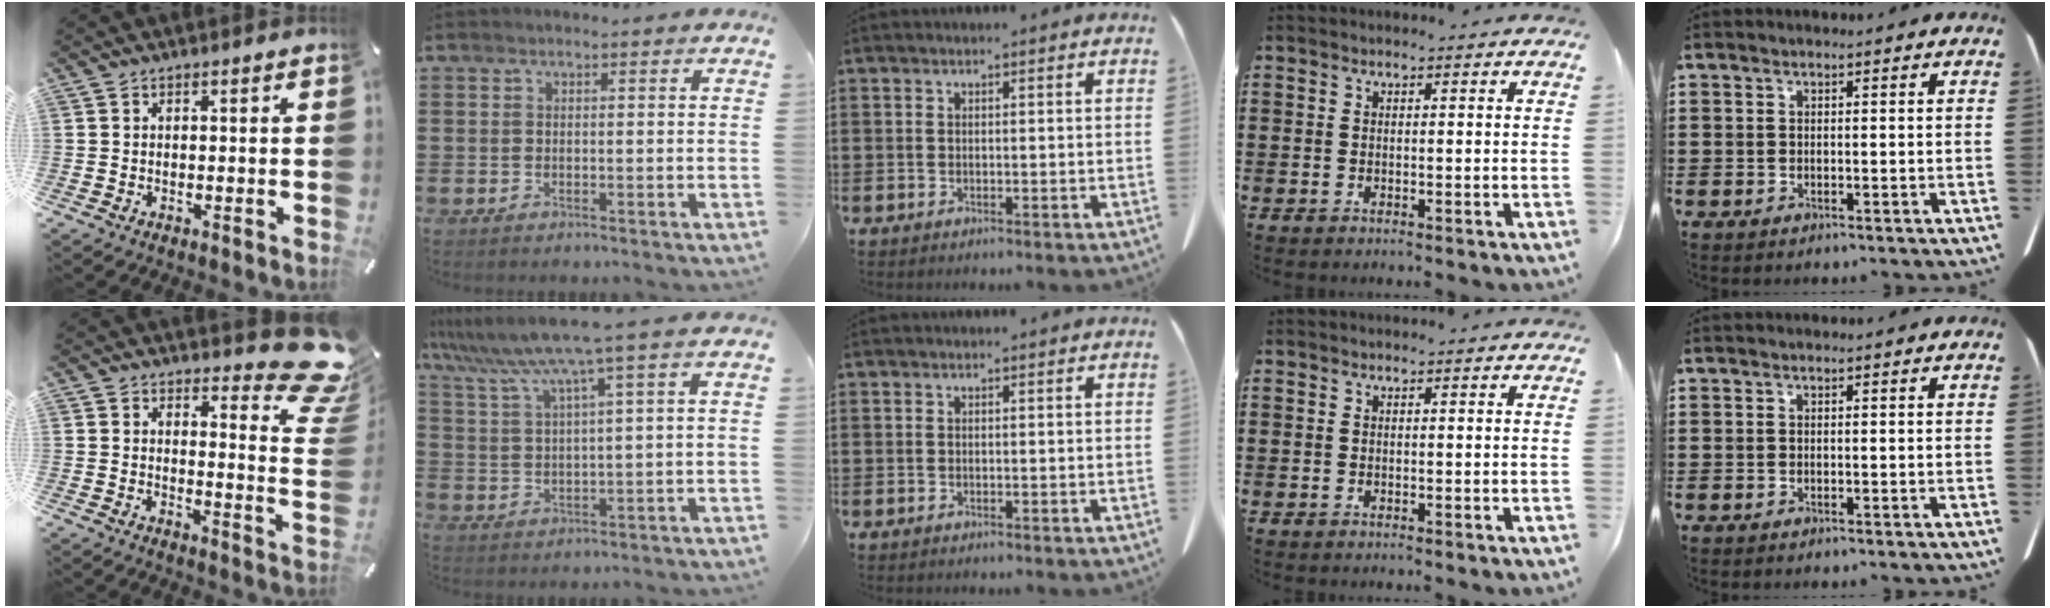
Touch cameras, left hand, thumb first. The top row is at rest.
{"thumb": {"total": 11.9, "force": [8.8, 4.8, 6.4], "torque": [-0.062, -0.081, 0.152]}, "index": {"total": 7.1, "force": [4.7, -0.7, 5.3], "torque": [-0.129, -0.036, 0.076]}}